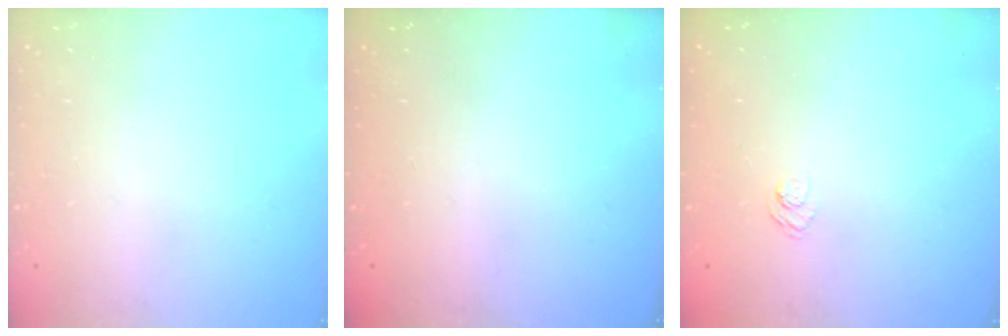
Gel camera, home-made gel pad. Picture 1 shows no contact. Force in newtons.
{"total": 2.3, "press": 2.2, "slide": 0.8}
{"total": 2.4, "press": 2.0, "slide": 1.3}